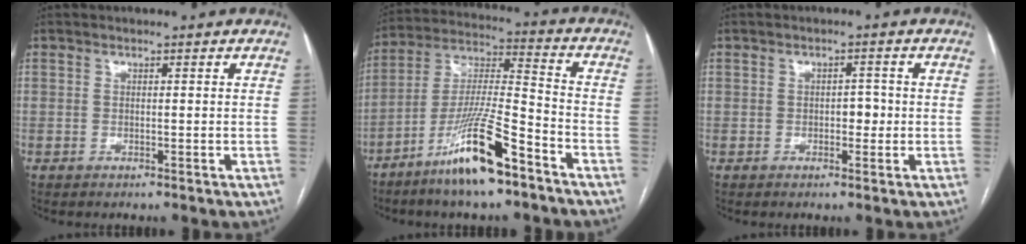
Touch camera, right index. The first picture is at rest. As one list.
[{"total": 14.4, "force": [-9.0, 1.3, 11.1], "torque": [-0.220, -0.017, -0.167]}, {"total": 2.1, "force": [-0.3, 1.2, 1.7], "torque": [-0.018, 0.005, -0.005]}]